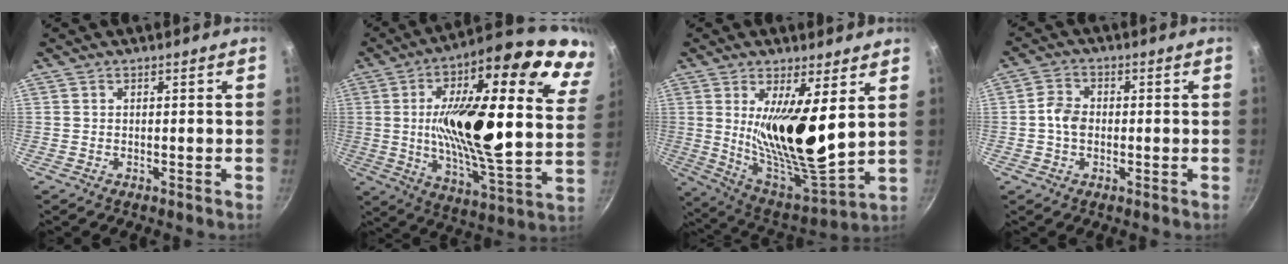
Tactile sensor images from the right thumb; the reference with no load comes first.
{"total": 31.9, "force": [12.5, 11.4, 27.1], "torque": [-0.423, -0.047, 0.195]}
{"total": 18.7, "force": [5.5, 5.4, 17.0], "torque": [-0.285, -0.072, 0.107]}
{"total": 4.4, "force": [-0.5, 3.3, 2.8], "torque": [-0.045, 0.014, -0.018]}